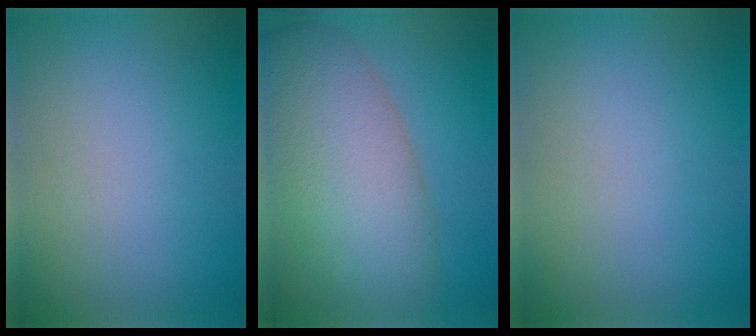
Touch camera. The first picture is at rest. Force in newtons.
{"total": 10.9, "press": 10.9, "slide": 0.5}
{"total": 0.0}